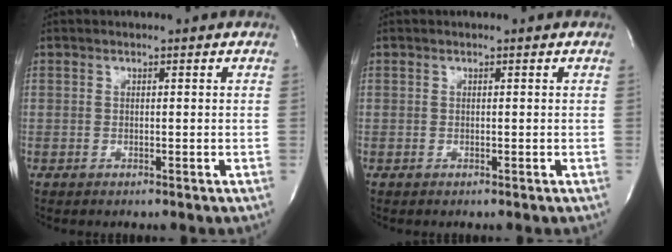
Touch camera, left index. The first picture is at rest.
{"total": 0.7, "force": [-0.7, 0.0, -0.1], "torque": [0.003, -0.005, -0.012]}